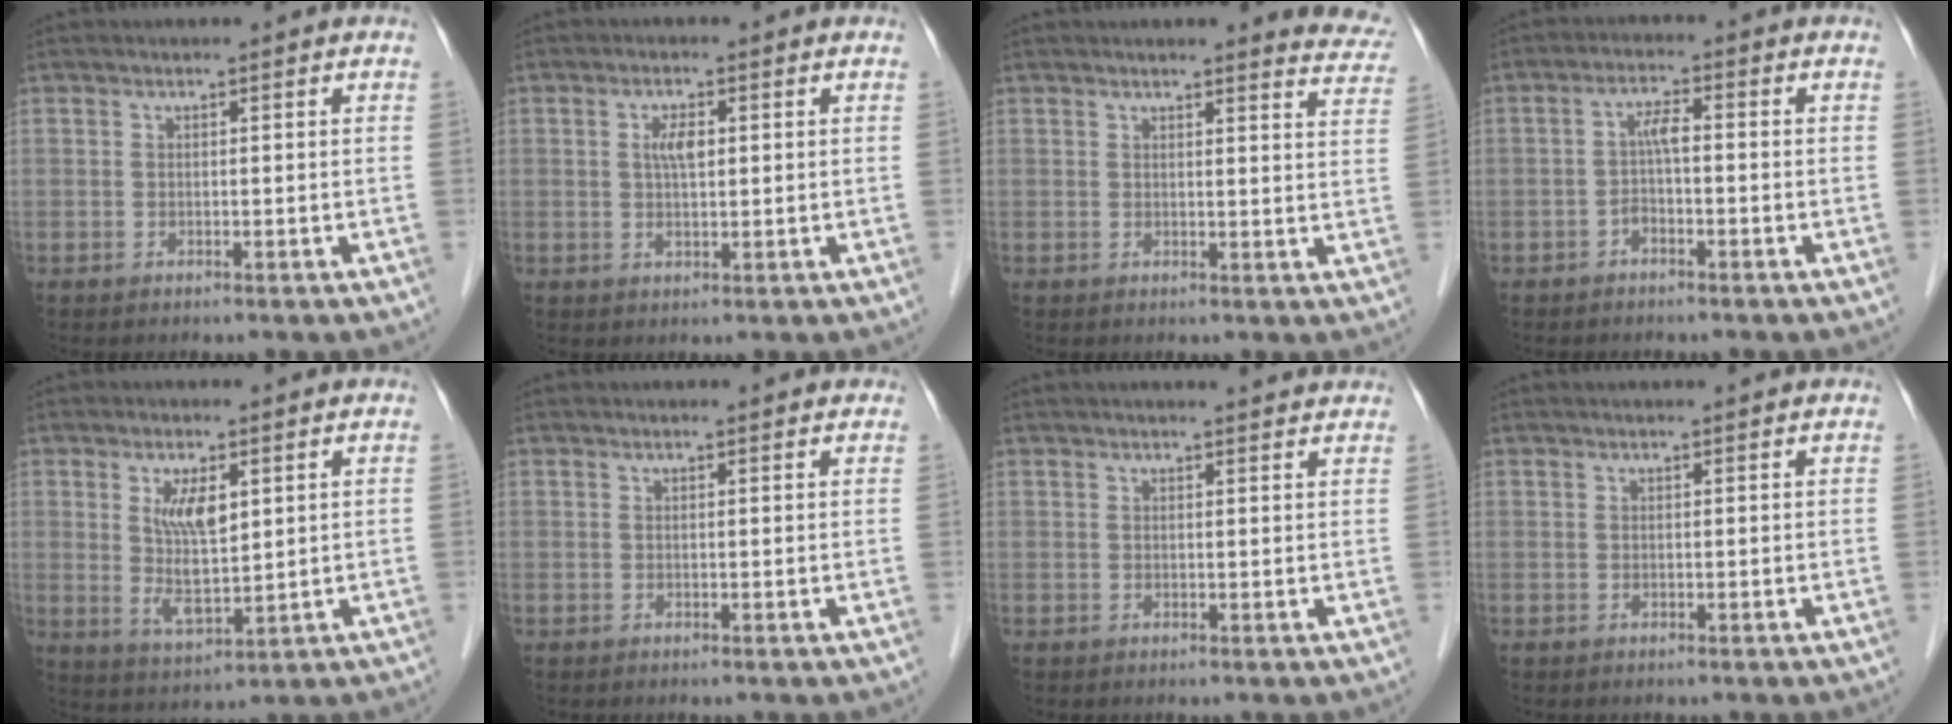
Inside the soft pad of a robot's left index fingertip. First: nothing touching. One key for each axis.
{"total": 2.9, "fx": 0.5, "fy": 1.2, "fz": 2.6, "tx": -0.053, "ty": 0.002, "tz": 0.011}
{"total": 9.2, "fx": 8.8, "fy": 2.1, "fz": 1.6, "tx": 0.018, "ty": -0.014, "tz": 0.063}
{"total": 2.9, "fx": -0.8, "fy": 0.9, "fz": 2.6, "tx": -0.050, "ty": 0.012, "tz": -0.014}
{"total": 6.1, "fx": 1.6, "fy": 2.3, "fz": 5.4, "tx": -0.108, "ty": -0.004, "tz": 0.039}
{"total": 2.1, "fx": 1.9, "fy": 0.6, "fz": 0.7, "tx": -0.014, "ty": 0.011, "tz": 0.015}
{"total": 4.7, "fx": 4.4, "fy": 0.3, "fz": 1.4, "tx": -0.019, "ty": 0.012, "tz": 0.043}
{"total": 1.6, "fx": 1.5, "fy": 0.0, "fz": 0.6, "tx": -0.009, "ty": 0.012, "tz": 0.020}